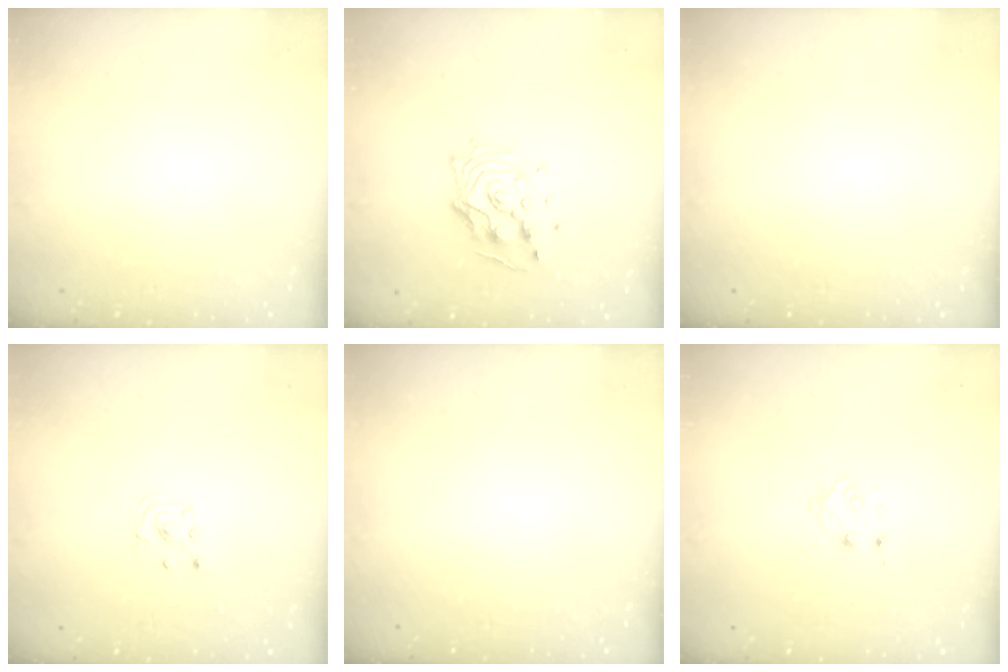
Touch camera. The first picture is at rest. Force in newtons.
{"total": 13.8, "press": 13.6, "slide": 2.0}
{"total": 0.0}
{"total": 3.2, "press": 3.2, "slide": 0.2}
{"total": 0.0}
{"total": 5.5, "press": 5.4, "slide": 0.6}